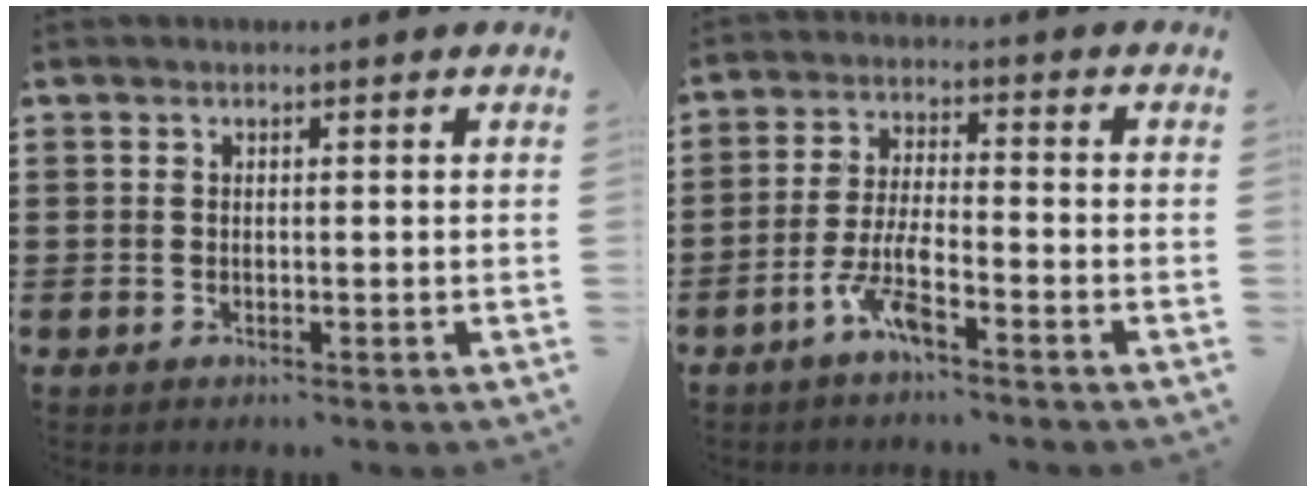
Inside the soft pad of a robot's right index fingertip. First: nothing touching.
{"total": 6.2, "force": [-3.9, 1.0, 4.8], "torque": [-0.113, -0.009, -0.074]}